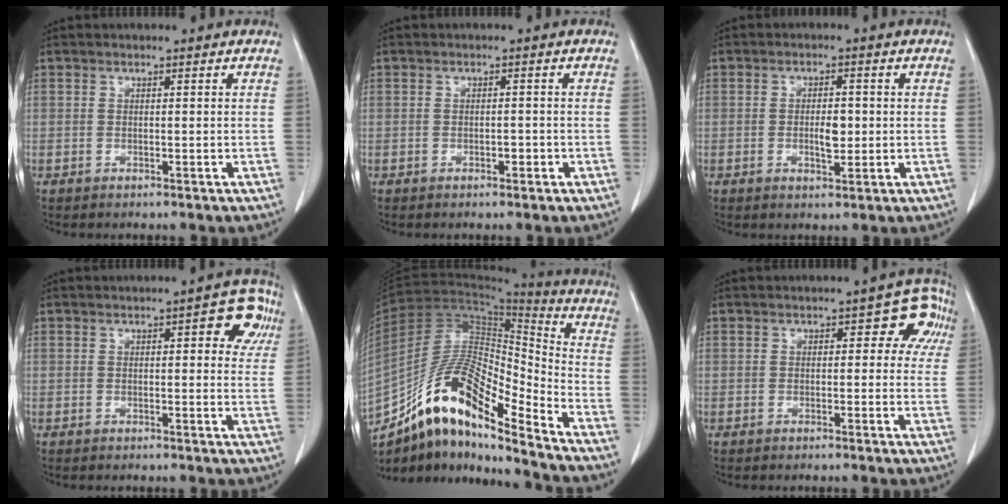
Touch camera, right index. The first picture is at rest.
{"total": 1.2, "force": [-0.5, 0.7, 0.9], "torque": [-0.014, 0.002, -0.005]}
{"total": 3.7, "force": [-0.3, 1.5, 3.3], "torque": [-0.055, 0.000, 0.000]}
{"total": 5.8, "force": [2.2, 2.2, 4.9], "torque": [-0.040, 0.013, 0.017]}
{"total": 17.2, "force": [-12.5, 3.2, 11.3], "torque": [-0.207, 0.027, -0.223]}
{"total": 6.1, "force": [1.6, 3.5, 4.8], "torque": [-0.032, 0.029, 0.013]}